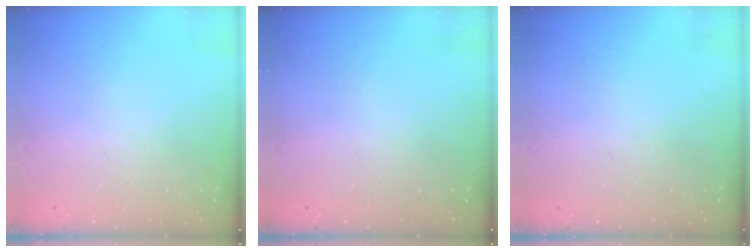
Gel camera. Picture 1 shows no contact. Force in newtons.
{"total": 0.0}
{"total": 0.0}